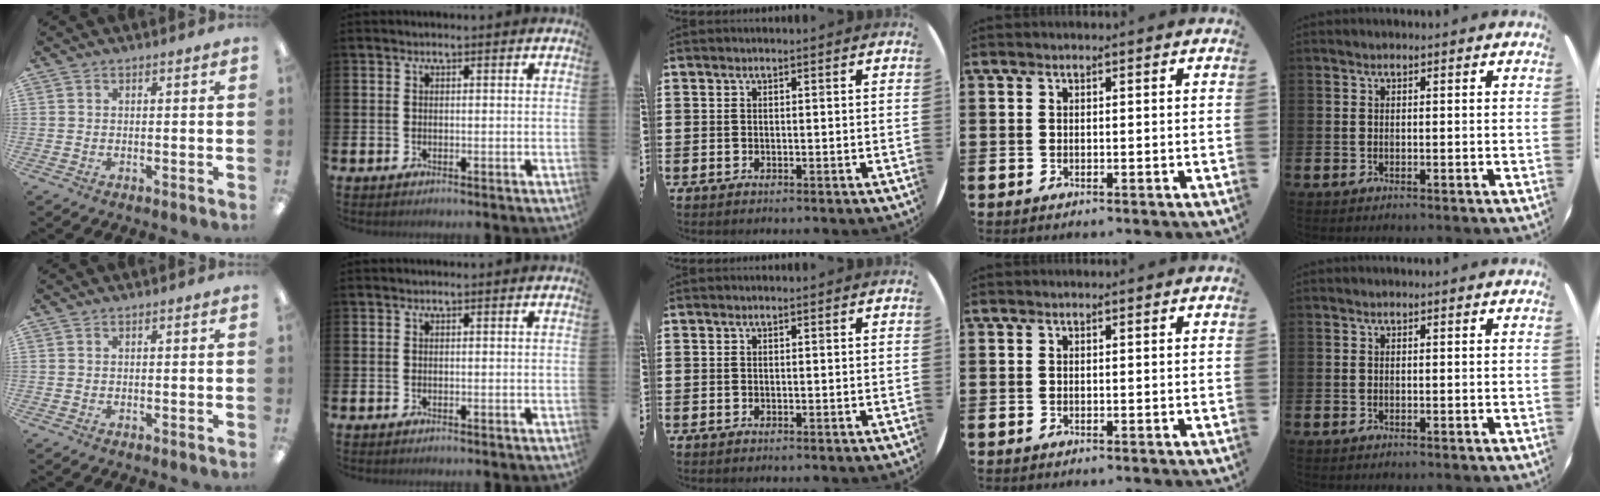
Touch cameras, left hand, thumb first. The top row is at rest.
{}